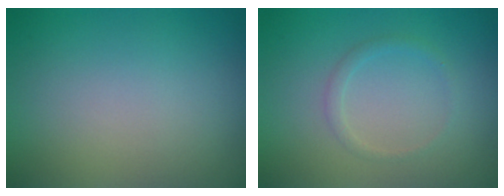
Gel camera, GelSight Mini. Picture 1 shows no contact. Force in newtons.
{"total": 1.1, "press": 1.1, "slide": 0.0}